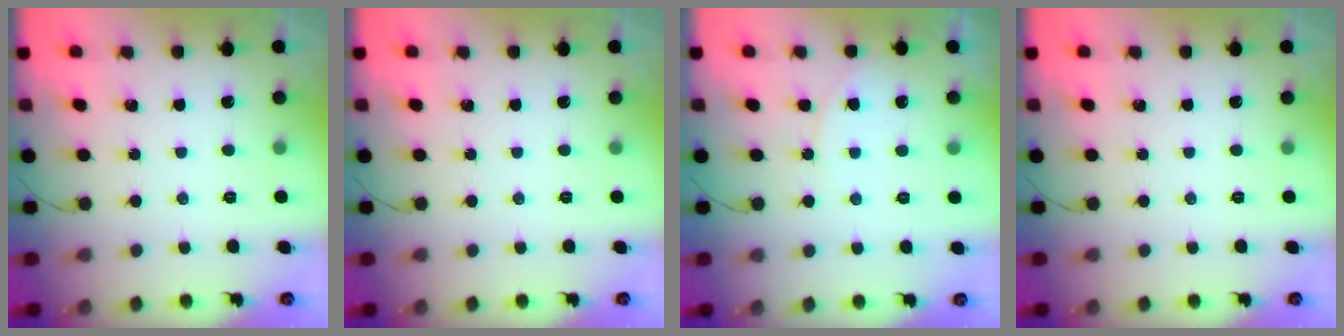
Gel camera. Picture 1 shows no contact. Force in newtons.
{"total": 0.0}
{"total": 5.7, "press": 5.7, "slide": 0.4}
{"total": 0.0}